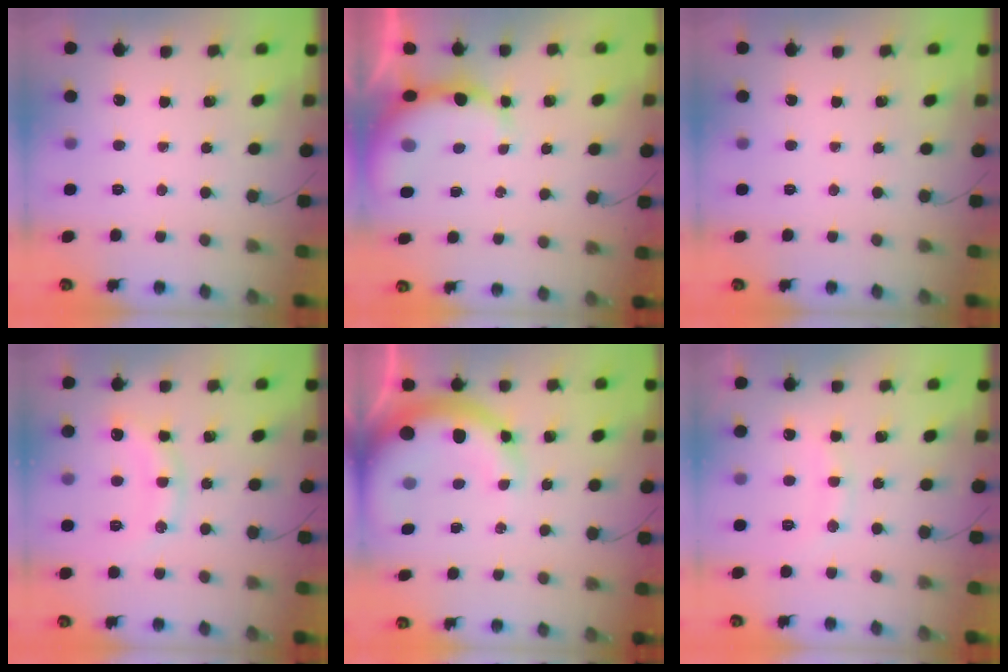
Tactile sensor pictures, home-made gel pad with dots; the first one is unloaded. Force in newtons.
{"total": 7.8, "press": 7.7, "slide": 1.5}
{"total": 0.0}
{"total": 10.6, "press": 10.5, "slide": 0.7}
{"total": 12.2, "press": 11.9, "slide": 2.5}
{"total": 10.1, "press": 10.0, "slide": 1.0}